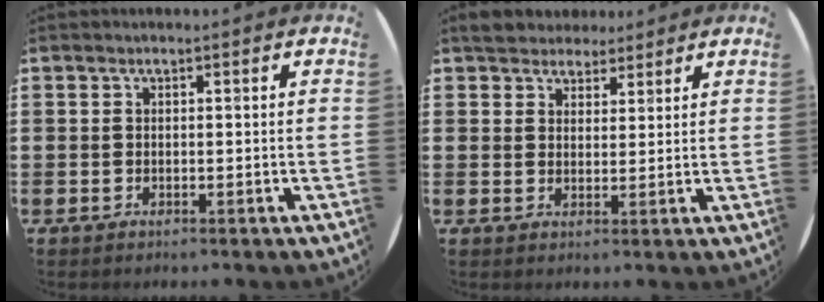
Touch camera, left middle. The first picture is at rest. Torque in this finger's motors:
{"motor_torque": [0.89, -0.69, 0.04, 0.03]}